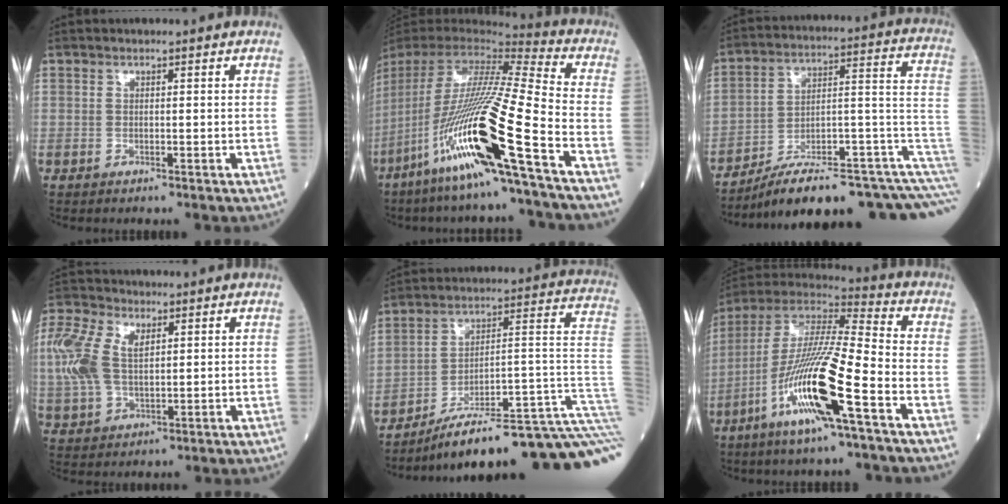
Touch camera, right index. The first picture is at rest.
{"total": 23.4, "force": [-10.9, -0.5, 20.7], "torque": [-0.426, -0.055, -0.216]}
{"total": 22.0, "force": [-15.8, 3.3, 15.0], "torque": [-0.130, 0.060, -0.230]}
{"total": 13.6, "force": [3.4, 7.8, 10.6], "torque": [-0.277, 0.017, 0.070]}
{"total": 27.6, "force": [-19.5, 1.3, 19.4], "torque": [-0.153, 0.015, -0.283]}
{"total": 17.8, "force": [-7.3, 0.8, 16.3], "torque": [-0.340, -0.018, -0.143]}